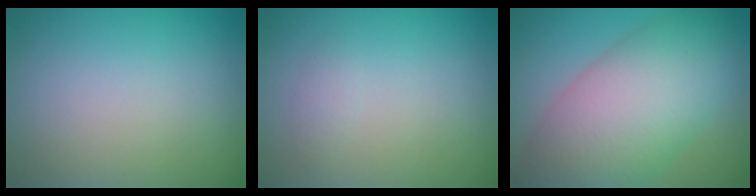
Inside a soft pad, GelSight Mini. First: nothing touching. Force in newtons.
{"total": 0.8, "press": 0.8, "slide": 0.1}
{"total": 9.8, "press": 9.8, "slide": 0.4}